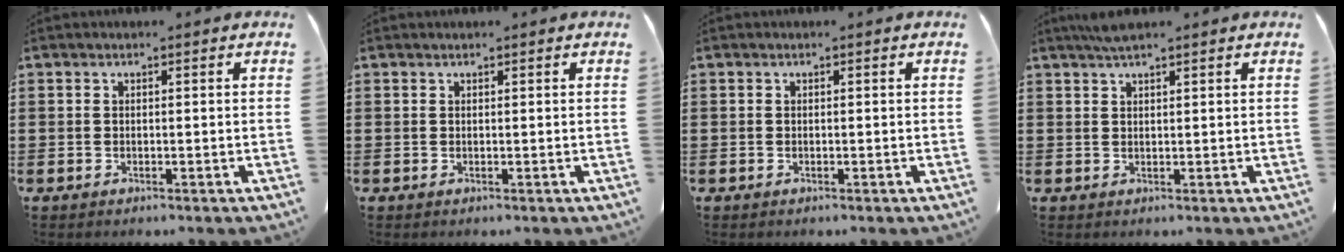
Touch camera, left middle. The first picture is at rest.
{"total": 0.0}
{"total": 0.0}
{"total": 2.4, "force": [1.8, 0.3, 1.5], "torque": [-0.033, 0.002, 0.034]}